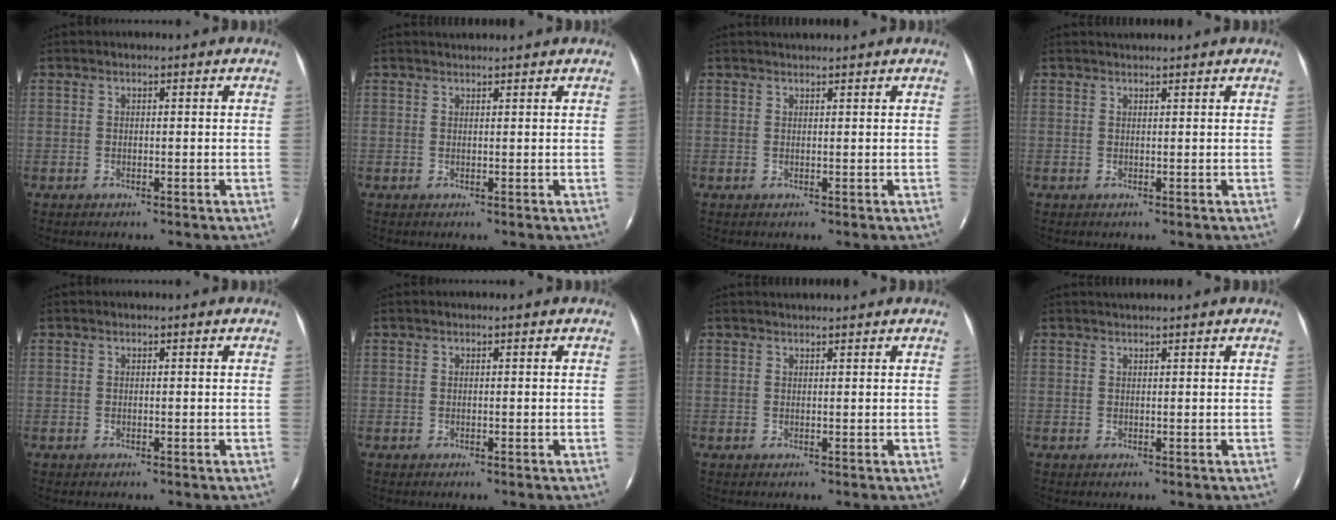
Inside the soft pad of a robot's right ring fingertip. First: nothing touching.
{"total": 1.4, "force": [1.4, -0.1, 0.3], "torque": [-0.011, 0.000, 0.020]}
{"total": 1.0, "force": [1.0, -0.2, 0.2], "torque": [-0.009, -0.002, 0.017]}
{"total": 1.1, "force": [1.1, -0.2, 0.2], "torque": [-0.010, -0.002, 0.017]}
{"total": 0.0}
{"total": 0.0}
{"total": 1.1, "force": [1.1, -0.2, 0.2], "torque": [-0.009, -0.001, 0.017]}
{"total": 1.0, "force": [0.9, -0.4, 0.3], "torque": [-0.014, -0.005, 0.013]}